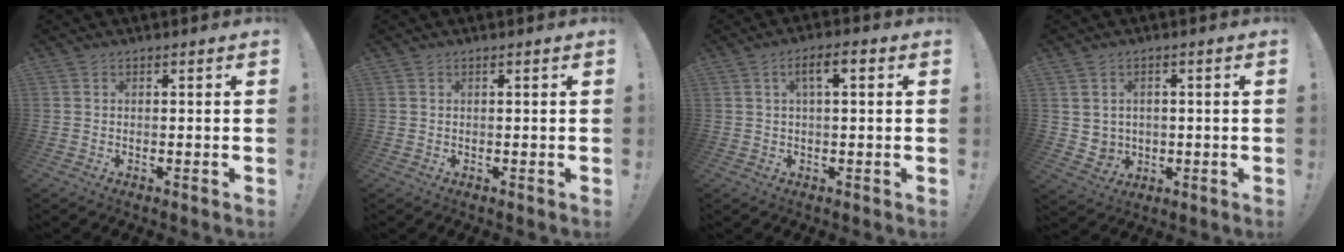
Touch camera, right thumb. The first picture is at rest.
{"total": 0.5, "force": [0.1, -0.3, 0.4], "torque": [-0.005, -0.002, 0.000]}
{"total": 5.1, "force": [1.2, 1.3, 4.7], "torque": [-0.082, 0.005, 0.015]}
{"total": 4.6, "force": [1.6, 4.2, 1.0], "torque": [-0.019, -0.015, 0.031]}